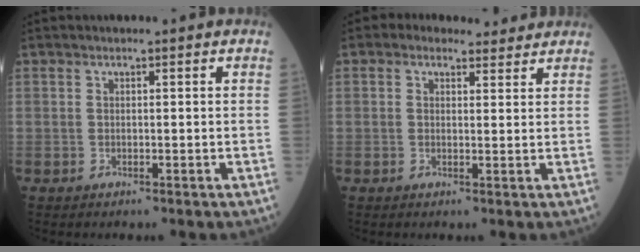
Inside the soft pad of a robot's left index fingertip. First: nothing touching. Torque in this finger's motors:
{"motor_torque": [0.77, -0.84, 0.22, 0.00]}